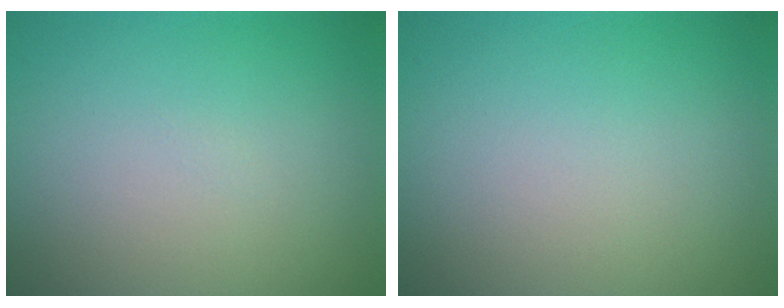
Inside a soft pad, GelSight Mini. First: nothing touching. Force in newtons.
{"total": 0.0}